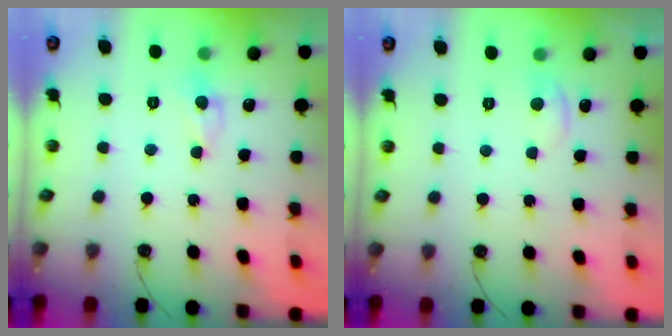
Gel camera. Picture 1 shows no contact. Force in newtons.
{"total": 0.5, "press": 0.3, "slide": 0.5}